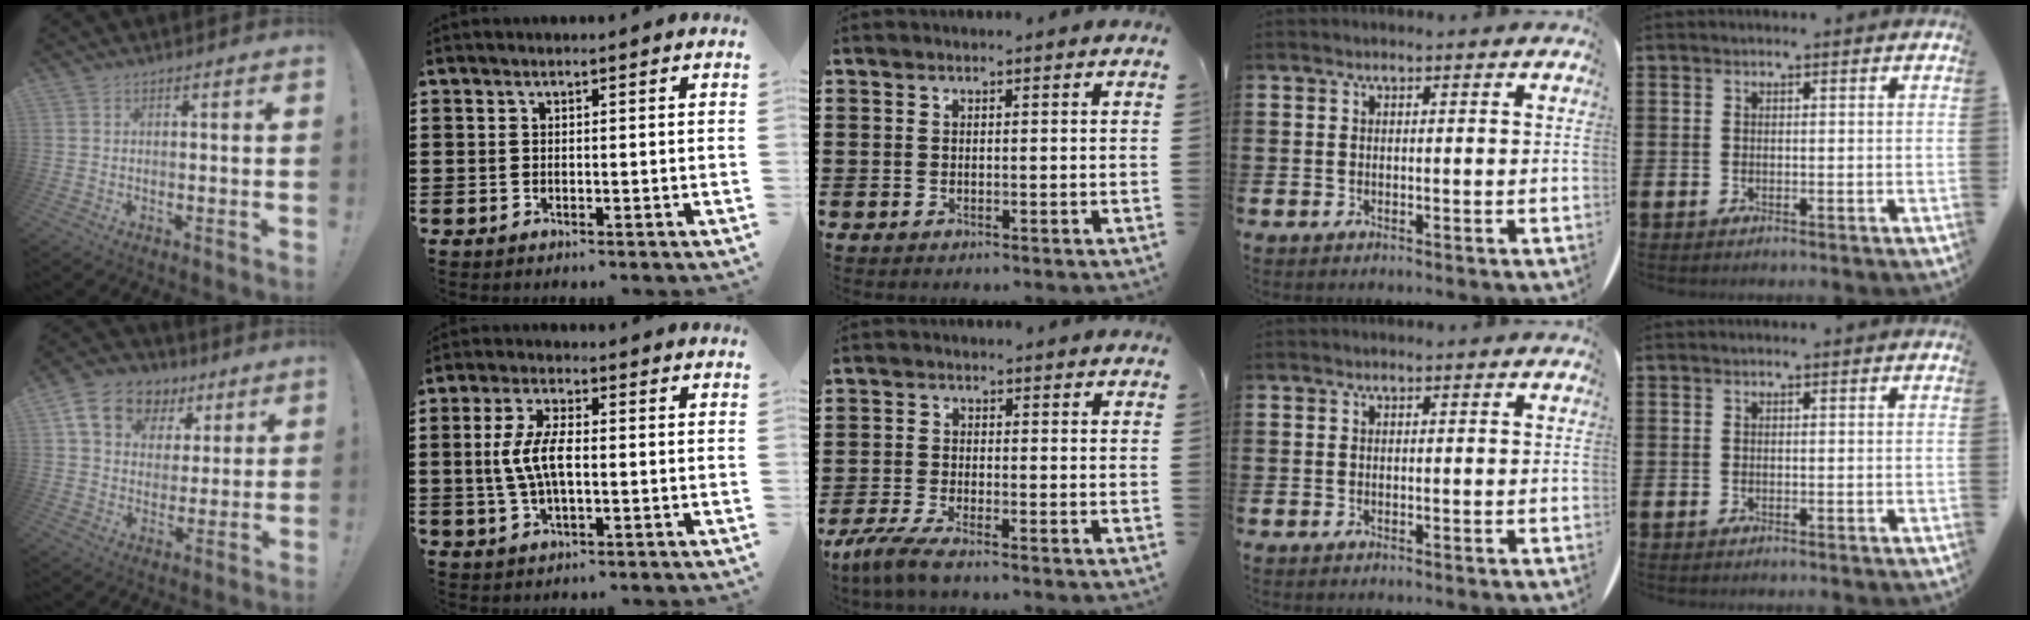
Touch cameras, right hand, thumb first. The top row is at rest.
{"thumb": {"total": 14.2, "force": [7.4, 10.5, 6.1], "torque": [-0.088, -0.035, 0.141]}, "index": {"total": 6.4, "force": [-0.2, 2.5, 5.9], "torque": [-0.135, -0.003, -0.013]}, "middle": {"total": 4.3, "force": [-3.6, 0.5, 2.3], "torque": [-0.067, -0.013, -0.077]}}